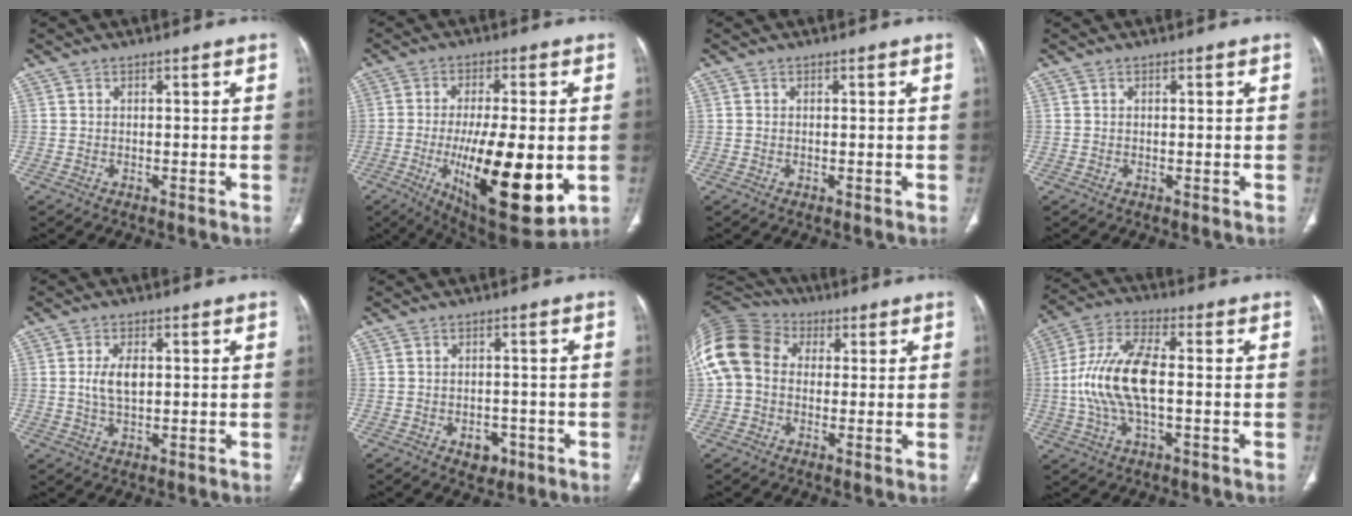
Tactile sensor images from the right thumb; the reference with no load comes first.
{"total": 21.7, "force": [-4.5, 7.2, 19.9], "torque": [-0.313, -0.027, -0.051]}
{"total": 0.0}
{"total": 0.0}
{"total": 4.8, "force": [0.6, 2.5, 4.1], "torque": [-0.083, 0.000, 0.013]}
{"total": 3.6, "force": [-1.7, 2.6, 1.9], "torque": [-0.009, 0.008, -0.016]}
{"total": 17.1, "force": [2.6, 13.6, 9.9], "torque": [-0.220, 0.051, 0.041]}
{"total": 13.6, "force": [-0.8, 5.7, 12.3], "torque": [-0.268, 0.024, -0.018]}